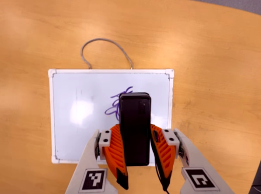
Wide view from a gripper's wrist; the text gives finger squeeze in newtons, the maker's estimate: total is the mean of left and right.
{"total": 6.6, "left": 5.3, "right": 7.9}